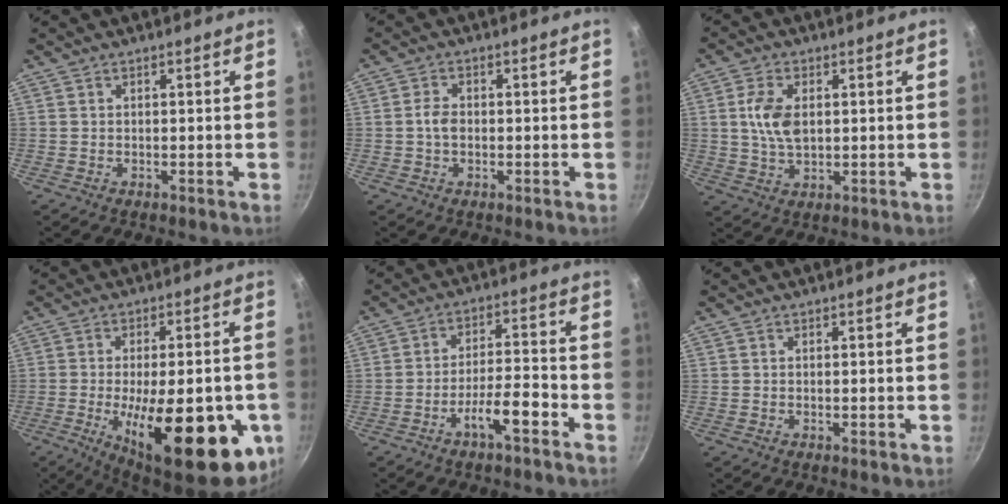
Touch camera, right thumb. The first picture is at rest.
{"total": 3.1, "force": [-0.3, 2.2, 2.3], "torque": [-0.041, 0.011, -0.009]}
{"total": 7.7, "force": [1.2, 4.5, 6.1], "torque": [-0.111, -0.002, 0.022]}
{"total": 25.4, "force": [-7.2, 9.4, 22.5], "torque": [-0.292, -0.002, -0.091]}
{"total": 7.4, "force": [-4.3, 1.7, 5.8], "torque": [-0.097, 0.040, -0.072]}
{"total": 0.0}